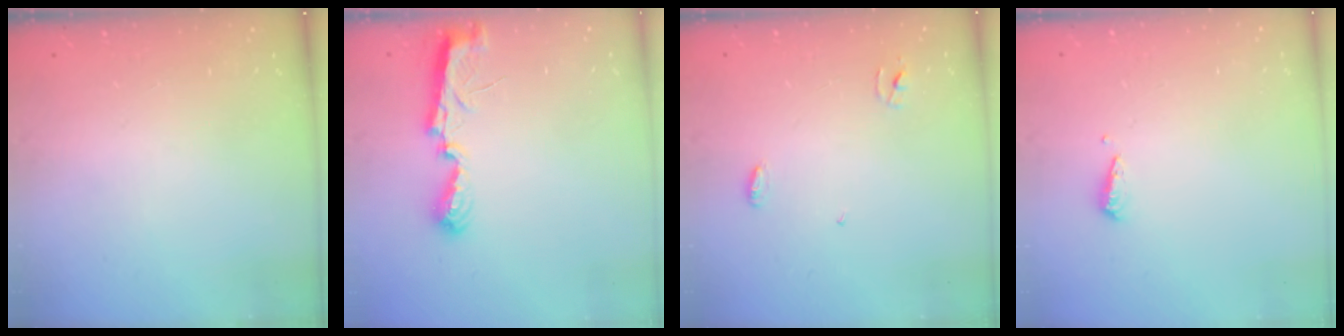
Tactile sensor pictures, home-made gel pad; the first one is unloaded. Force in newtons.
{"total": 7.2, "press": 7.2, "slide": 0.1}
{"total": 3.2, "press": 3.2, "slide": 0.3}
{"total": 2.9, "press": 2.9, "slide": 0.4}